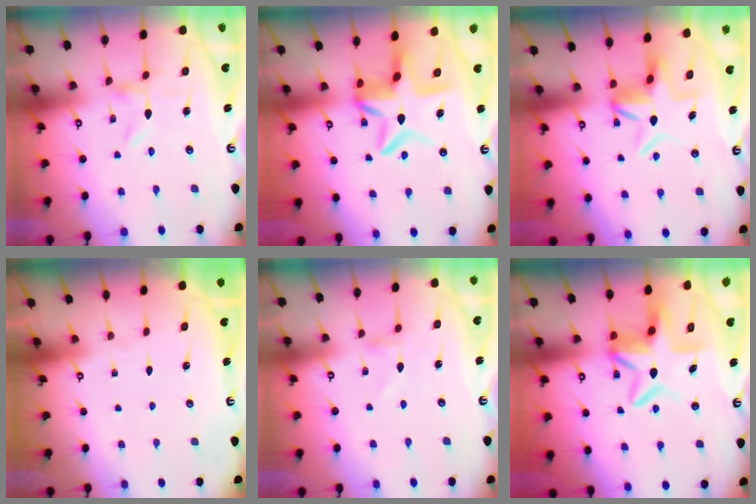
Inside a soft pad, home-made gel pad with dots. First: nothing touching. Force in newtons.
{"total": 11.1, "press": 11.0, "slide": 1.7}
{"total": 6.7, "press": 6.7, "slide": 0.6}
{"total": 0.0}
{"total": 1.7, "press": 1.6, "slide": 0.3}
{"total": 8.3, "press": 8.2, "slide": 1.6}